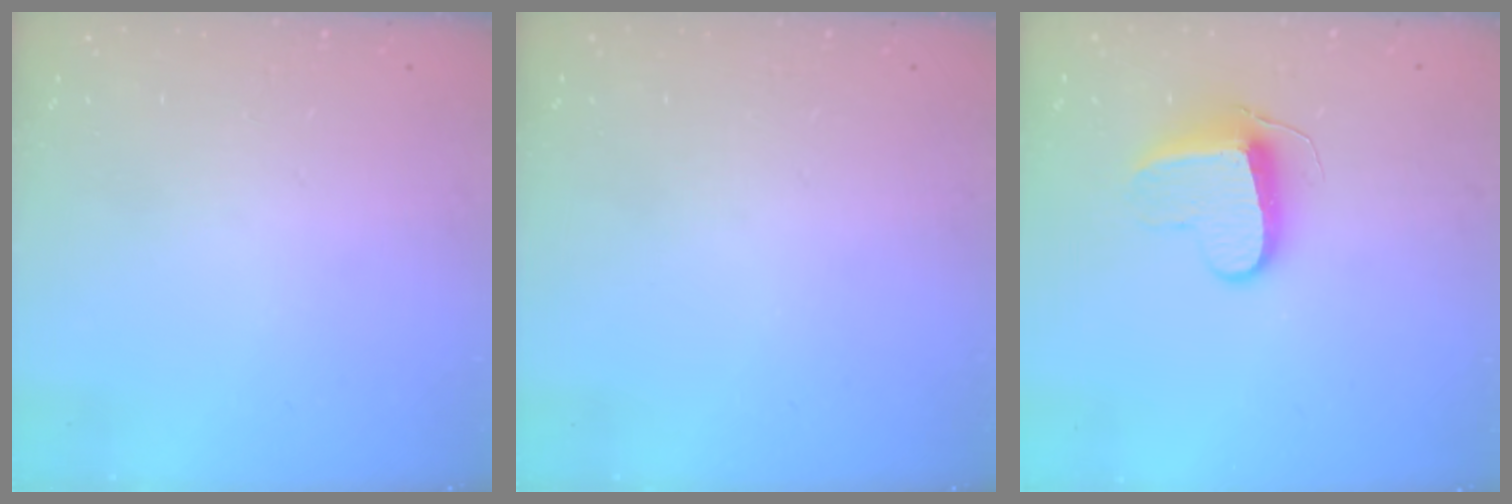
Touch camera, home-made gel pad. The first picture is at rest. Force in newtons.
{"total": 0.0}
{"total": 9.7, "press": 9.7, "slide": 0.4}